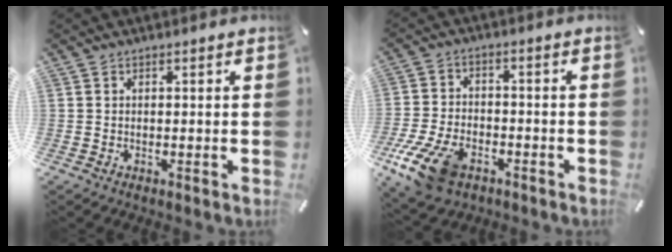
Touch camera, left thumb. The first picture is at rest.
{"total": 13.3, "force": [-7.4, 7.7, 7.9], "torque": [-0.156, 0.036, -0.129]}